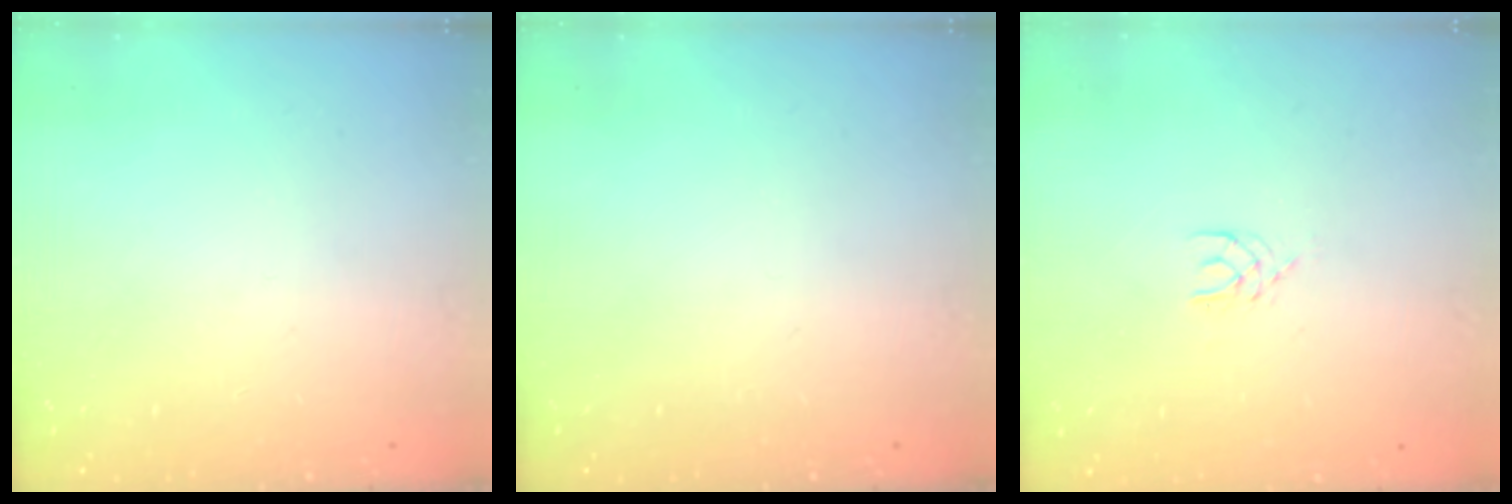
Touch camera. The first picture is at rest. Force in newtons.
{"total": 0.0}
{"total": 2.9, "press": 2.9, "slide": 0.4}